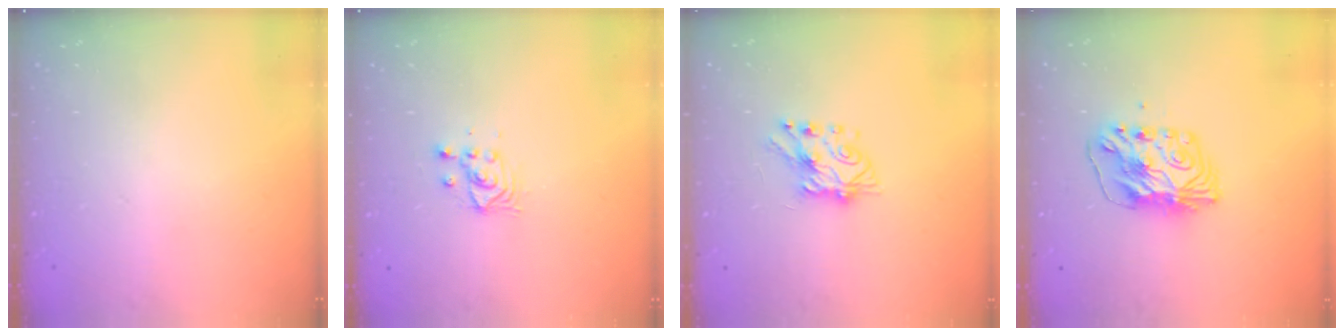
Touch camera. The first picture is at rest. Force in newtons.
{"total": 3.8, "press": 3.8, "slide": 0.4}
{"total": 7.4, "press": 7.3, "slide": 0.9}
{"total": 8.8, "press": 8.7, "slide": 0.8}